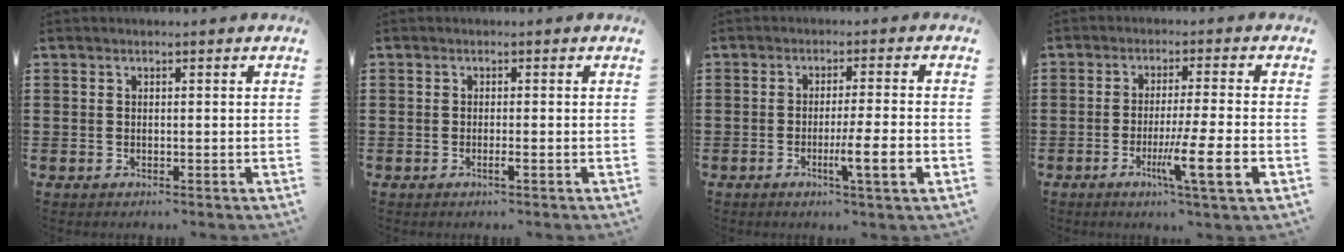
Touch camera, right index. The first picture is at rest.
{"total": 1.2, "force": [-0.7, -0.1, 0.9], "torque": [-0.017, -0.004, -0.012]}
{"total": 6.1, "force": [-2.1, -0.1, 5.7], "torque": [-0.092, -0.011, -0.034]}
{"total": 8.2, "force": [-3.0, -0.1, 7.7], "torque": [-0.131, -0.013, -0.051]}